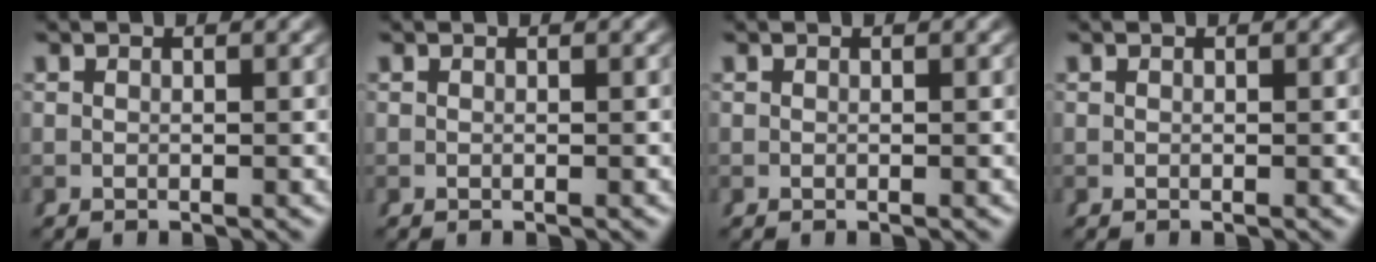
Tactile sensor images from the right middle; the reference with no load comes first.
{"total": 0.0}
{"total": 0.0}
{"total": 0.0}